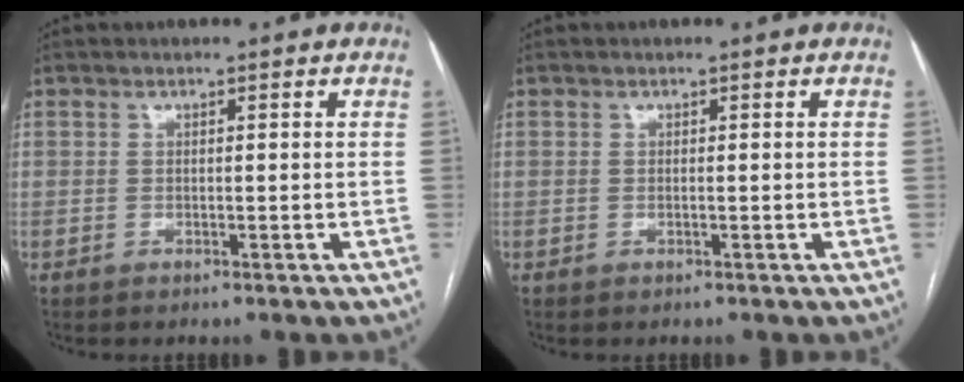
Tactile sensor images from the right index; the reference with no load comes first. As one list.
[{"total": 0.0}]